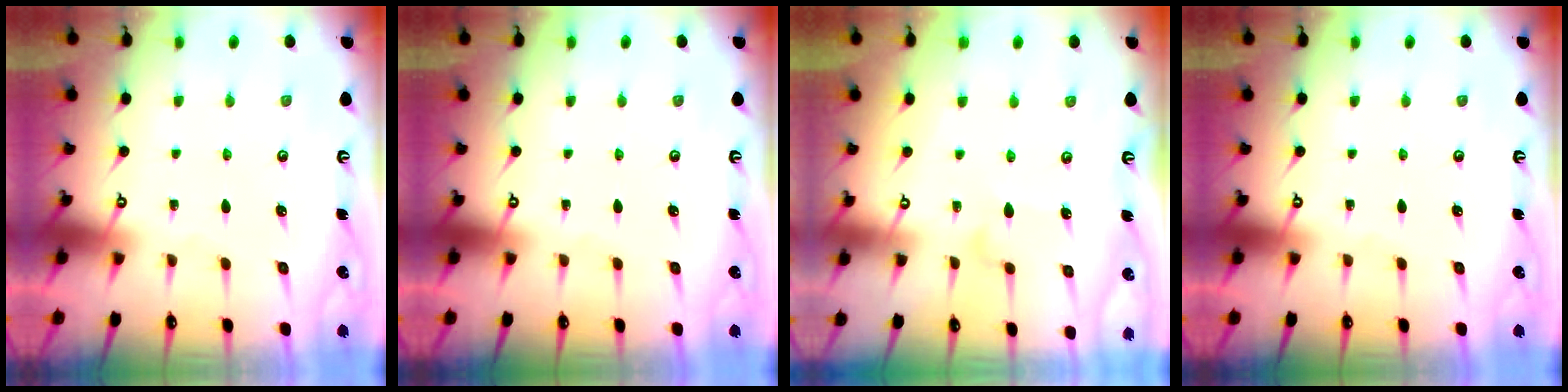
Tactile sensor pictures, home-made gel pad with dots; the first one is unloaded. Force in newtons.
{"total": 0.0}
{"total": 6.5, "press": 6.5, "slide": 0.3}
{"total": 0.0}